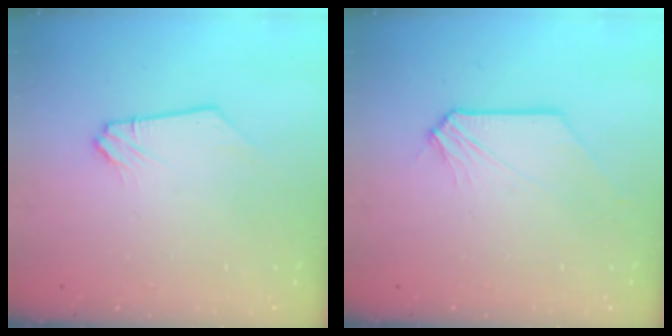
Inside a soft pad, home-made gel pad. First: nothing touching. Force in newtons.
{"total": 1.2, "press": 1.1, "slide": 0.2}